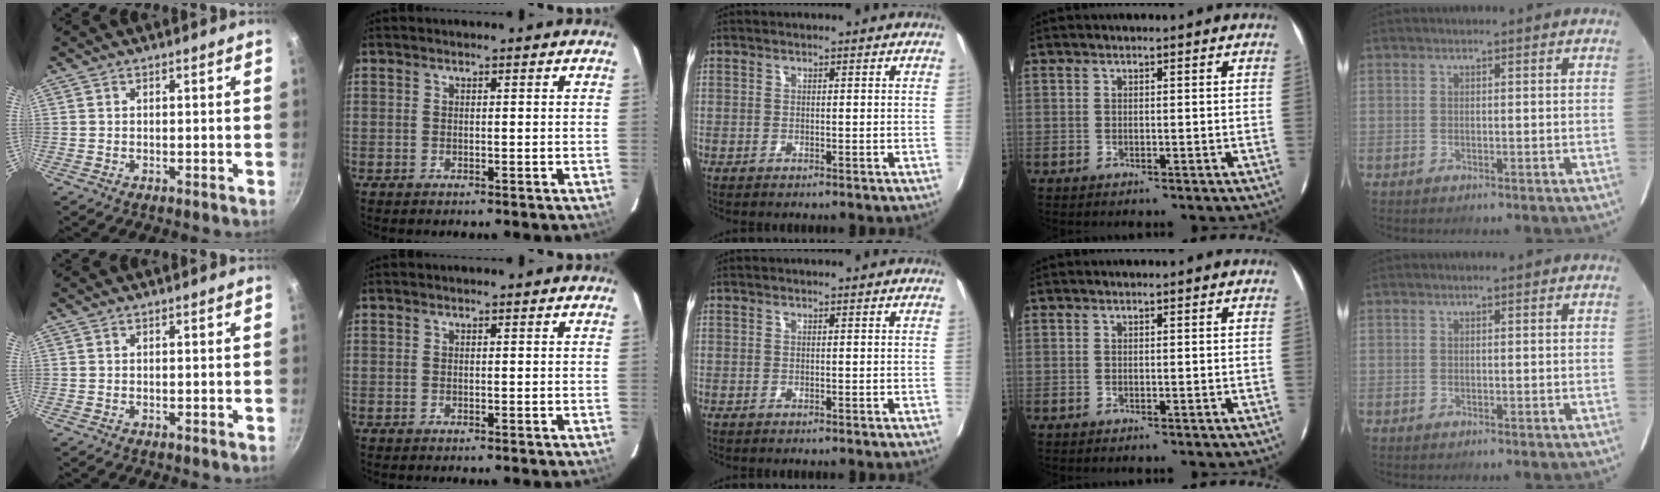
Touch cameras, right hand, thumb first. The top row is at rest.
{}